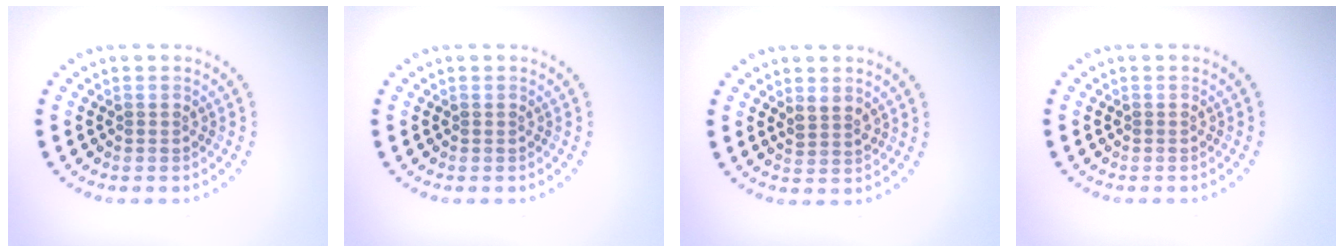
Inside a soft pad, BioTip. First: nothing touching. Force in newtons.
{"total": 0.0}
{"total": 1.5, "press": 1.3, "slide": 0.7}
{"total": 0.0}